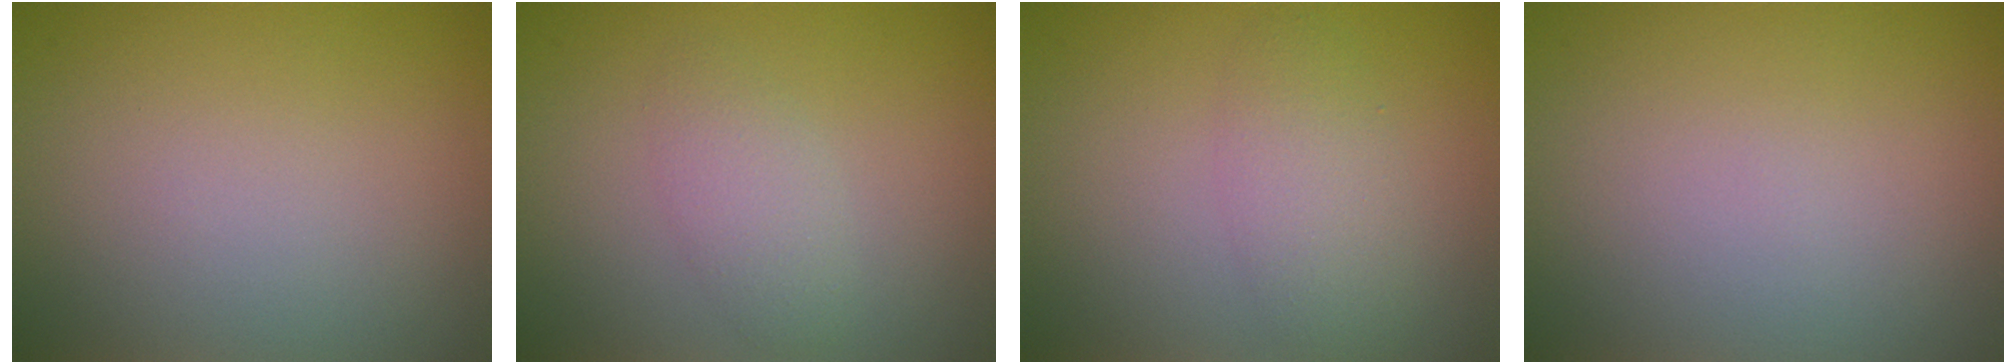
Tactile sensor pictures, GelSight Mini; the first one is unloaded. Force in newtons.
{"total": 2.0, "press": 2.0, "slide": 0.1}
{"total": 2.8, "press": 2.8, "slide": 0.1}
{"total": 0.0}